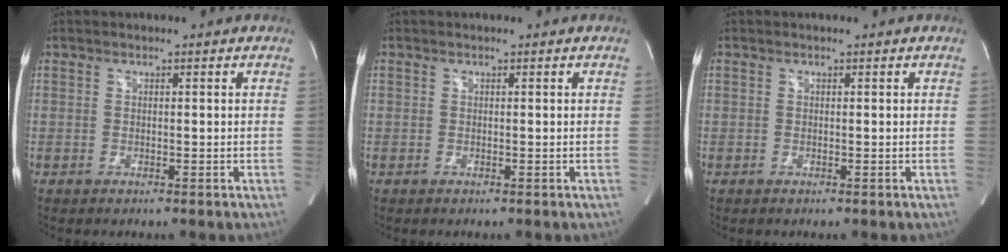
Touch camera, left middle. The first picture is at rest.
{"total": 0.0}
{"total": 0.0}